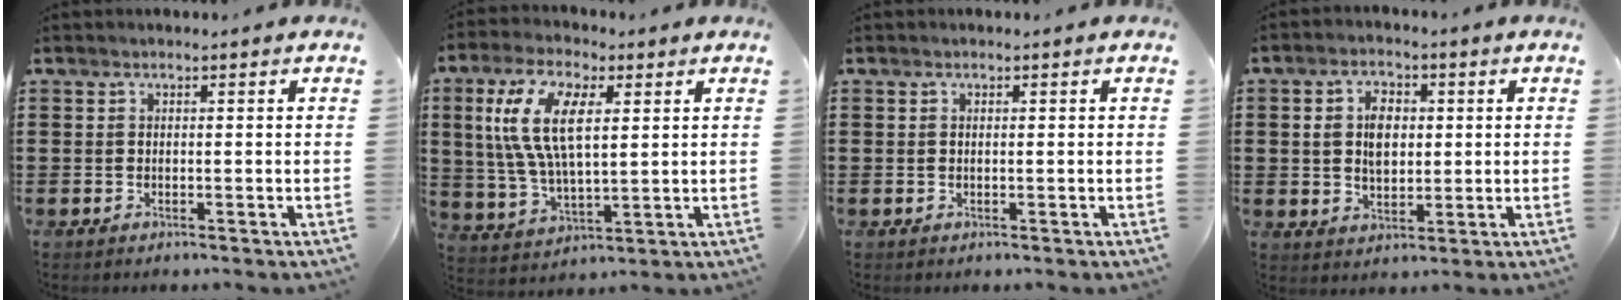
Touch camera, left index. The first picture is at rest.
{"total": 11.8, "force": [3.9, 5.2, 9.9], "torque": [-0.215, 0.009, 0.066]}
{"total": 0.0}
{"total": 5.6, "force": [1.0, 3.7, 4.0], "torque": [-0.080, 0.013, 0.012]}